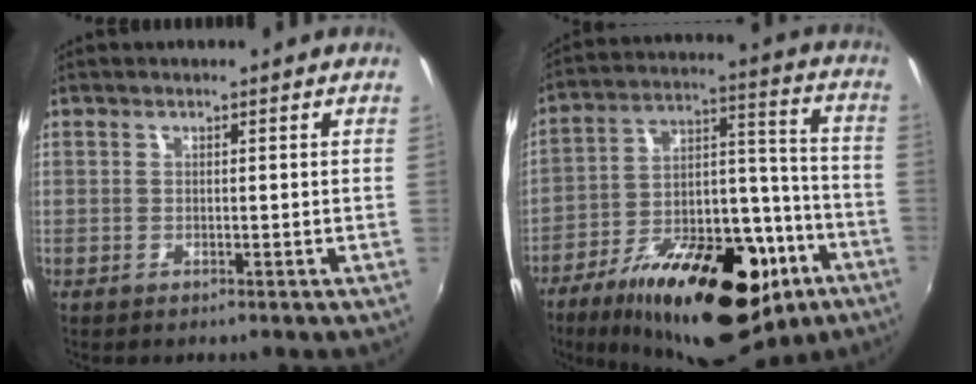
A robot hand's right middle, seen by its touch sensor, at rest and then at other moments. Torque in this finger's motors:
{"motor_torque": [1.26, -0.88, 0.96, 0.21]}